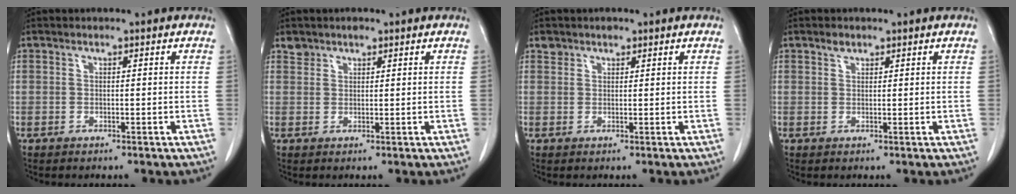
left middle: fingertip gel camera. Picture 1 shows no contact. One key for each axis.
{"total": 1.6, "fx": 1.3, "fy": 0.9, "fz": 0.2, "tx": -0.002, "ty": 0.005, "tz": 0.022}
{"total": 1.4, "fx": 1.1, "fy": 0.9, "fz": 0.1, "tx": 0.001, "ty": 0.003, "tz": 0.016}
{"total": 1.1, "fx": 0.8, "fy": 0.6, "fz": 0.3, "tx": -0.007, "ty": -0.002, "tz": 0.014}